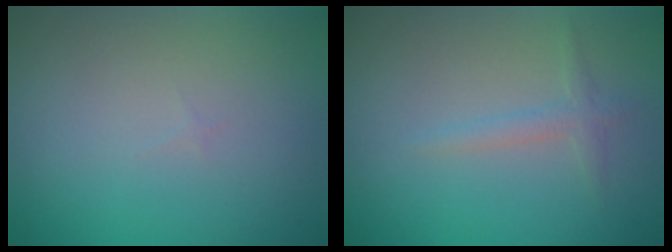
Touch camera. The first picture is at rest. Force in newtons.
{"total": 1.3, "press": 1.3, "slide": 0.0}